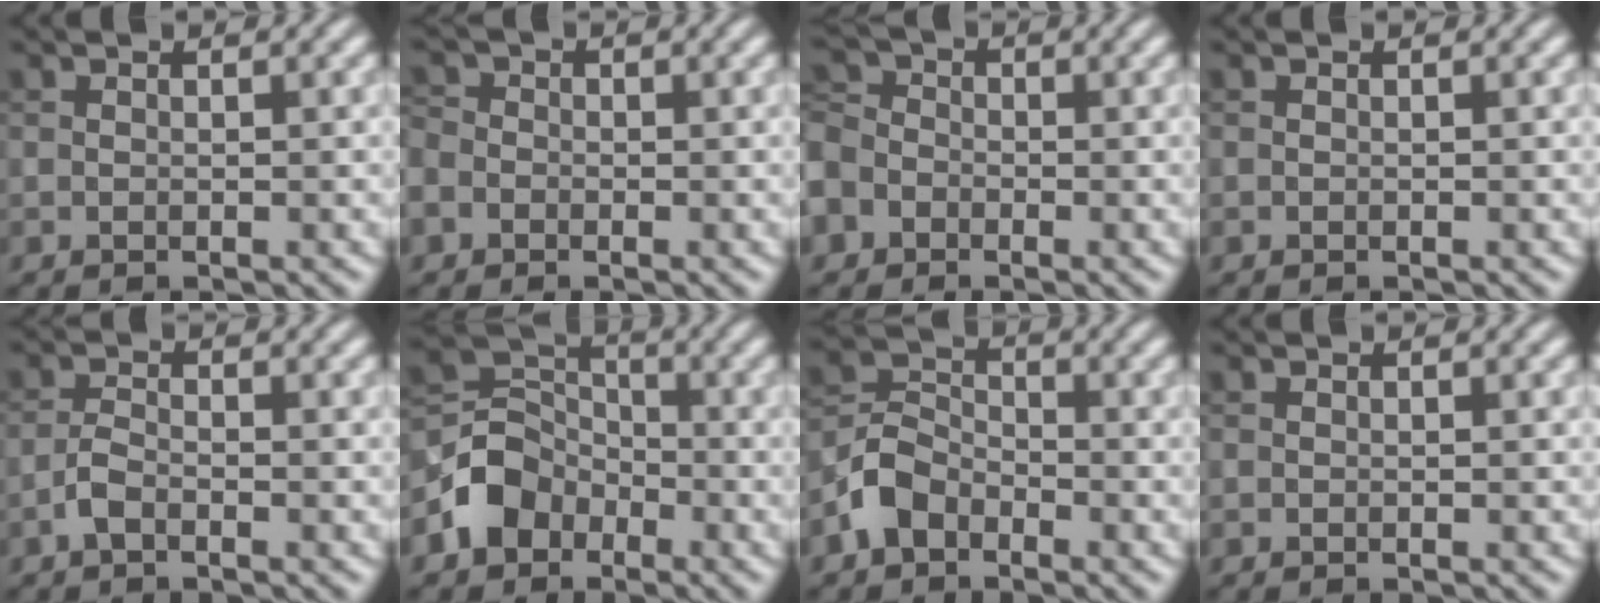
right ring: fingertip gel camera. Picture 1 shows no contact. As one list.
[{"total": 3.0, "force": [-1.1, 2.6, 1.1], "torque": [-0.015, 0.007, -0.035]}, {"total": 6.7, "force": [-3.3, 5.2, 2.5], "torque": [-0.055, -0.005, -0.067]}, {"total": 0.0}, {"total": 1.7, "force": [-1.1, 0.8, 1.2], "torque": [-0.025, 0.004, -0.026]}, {"total": 4.5, "force": [-2.3, 3.6, 1.3], "torque": [-0.017, 0.006, -0.054]}, {"total": 3.9, "force": [-2.4, 2.6, 1.5], "torque": [-0.035, 0.007, -0.060]}, {"total": 0.0}]